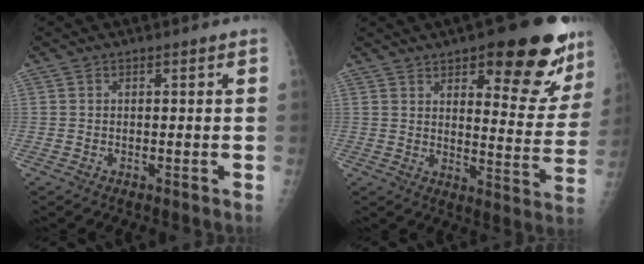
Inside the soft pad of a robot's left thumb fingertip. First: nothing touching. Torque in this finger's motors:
{"motor_torque": [0.49, 0.62, 0.34, -0.20, 0.12]}